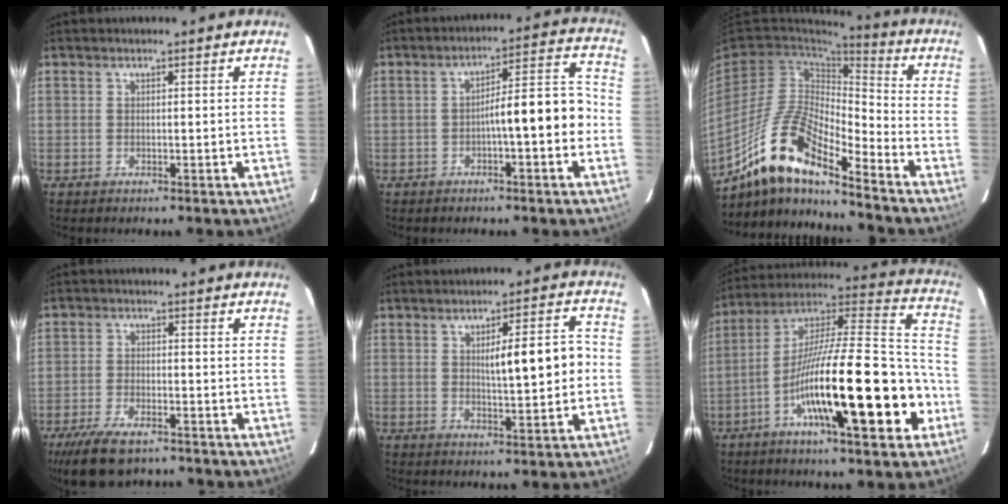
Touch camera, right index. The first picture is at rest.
{"total": 8.9, "force": [-2.2, 1.4, 8.5], "torque": [-0.116, 0.036, -0.031]}
{"total": 14.4, "force": [-11.3, 3.0, 8.4], "torque": [-0.161, 0.017, -0.208]}
{"total": 9.9, "force": [-7.6, 3.2, 5.5], "torque": [-0.098, -0.016, -0.126]}
{"total": 8.3, "force": [0.4, 1.4, 8.2], "torque": [-0.117, 0.015, 0.011]}
{"total": 24.7, "force": [-8.6, 3.8, 22.9], "torque": [-0.352, 0.001, -0.139]}